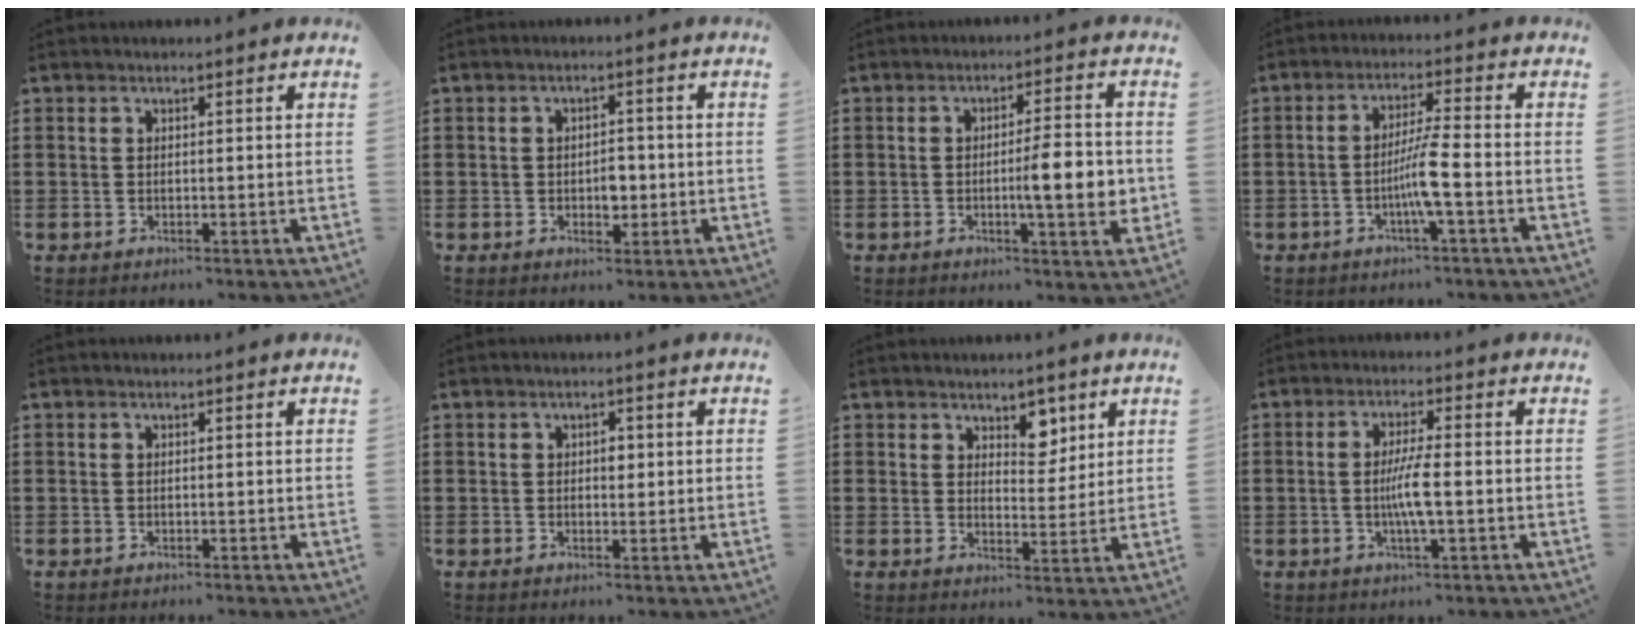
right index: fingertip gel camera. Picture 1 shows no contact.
{"total": 3.1, "force": [-0.5, 1.8, 2.4], "torque": [-0.038, 0.000, -0.012]}
{"total": 7.5, "force": [-1.0, 1.3, 7.3], "torque": [-0.107, -0.006, -0.020]}
{"total": 5.6, "force": [-1.9, -0.2, 5.3], "torque": [-0.107, -0.010, -0.043]}
{"total": 0.0}
{"total": 1.4, "force": [0.2, 0.9, 1.1], "torque": [-0.014, 0.003, 0.000]}
{"total": 4.7, "force": [3.5, 2.8, 1.6], "torque": [-0.030, 0.000, 0.060]}
{"total": 5.1, "force": [-0.8, 0.6, 5.0], "torque": [-0.101, -0.006, -0.021]}